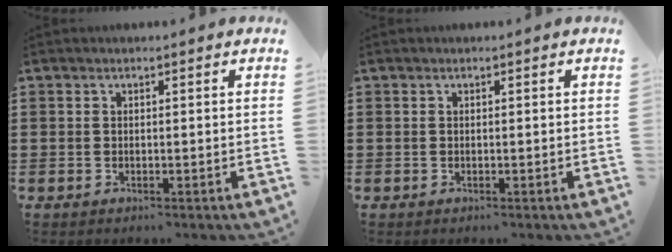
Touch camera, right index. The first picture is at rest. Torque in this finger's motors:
{"motor_torque": [-0.01, 0.35, 0.00, 0.00]}